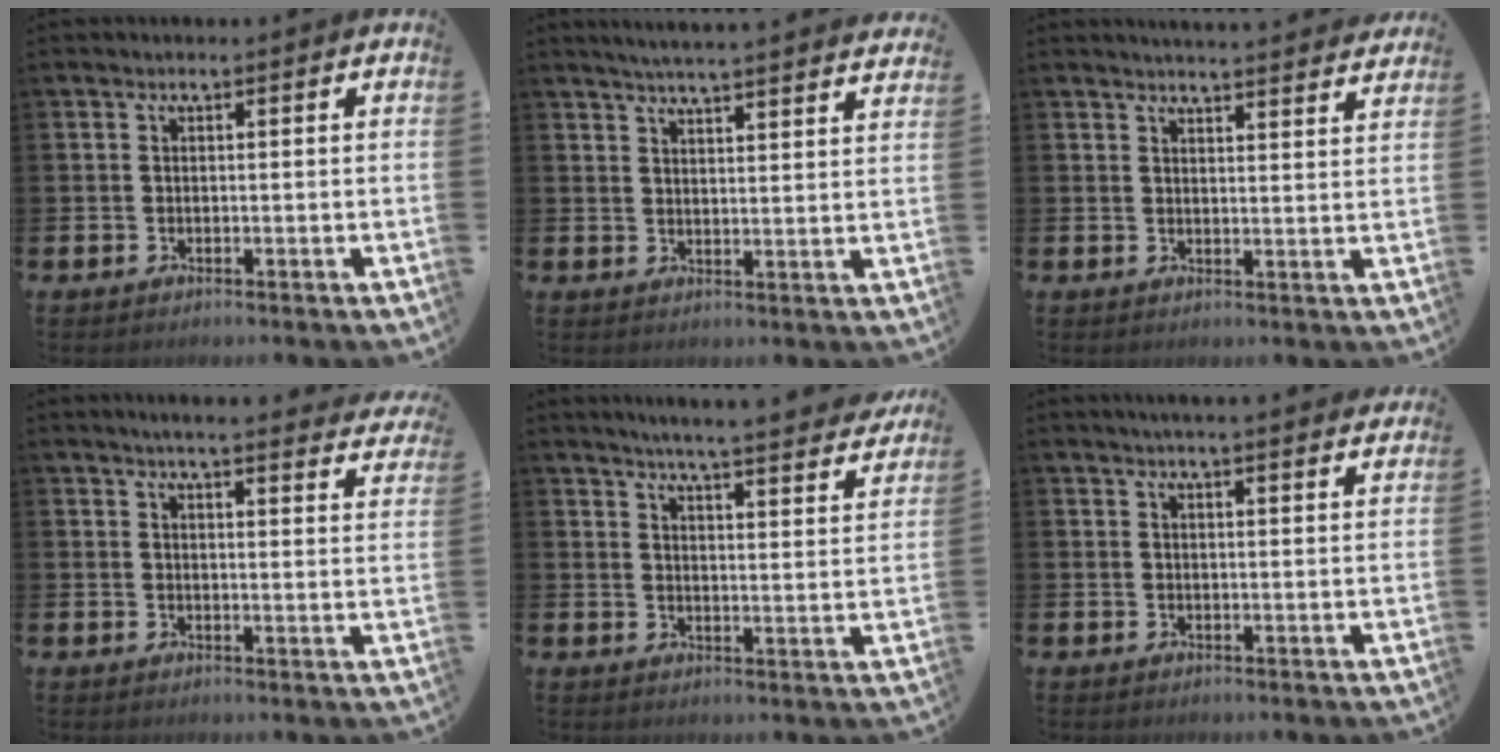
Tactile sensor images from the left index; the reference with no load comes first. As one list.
[{"total": 4.9, "force": [4.8, -0.6, 0.8], "torque": [-0.021, -0.030, 0.084]}, {"total": 4.0, "force": [4.0, -0.4, -0.1], "torque": [0.005, -0.029, 0.070]}, {"total": 4.4, "force": [4.3, -0.1, 1.0], "torque": [-0.018, -0.030, 0.072]}, {"total": 5.6, "force": [5.4, -0.4, 1.2], "torque": [-0.040, -0.042, 0.092]}, {"total": 3.3, "force": [3.2, -0.2, 0.6], "torque": [-0.006, -0.017, 0.056]}]